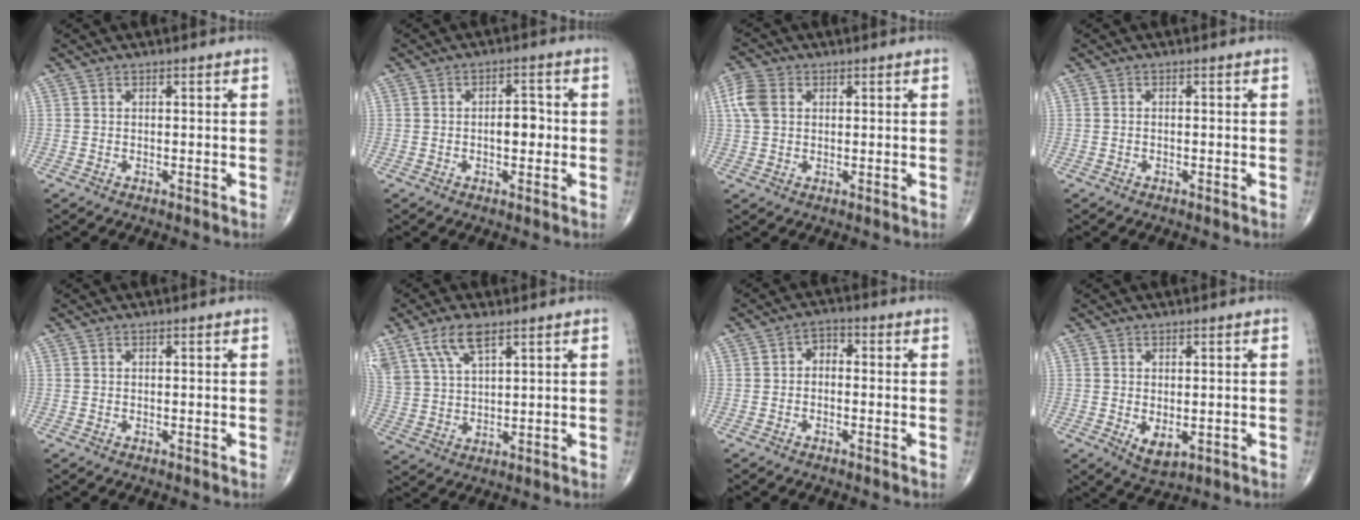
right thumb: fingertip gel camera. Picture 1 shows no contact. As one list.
[{"total": 4.3, "force": [-0.4, 2.4, 3.6], "torque": [-0.039, 0.010, -0.010]}, {"total": 5.6, "force": [1.3, 4.1, 3.6], "torque": [-0.083, 0.010, 0.022]}, {"total": 0.0}, {"total": 0.0}, {"total": 8.9, "force": [5.6, 3.5, 5.9], "torque": [-0.121, -0.013, 0.120]}, {"total": 2.9, "force": [-0.3, 2.1, 2.0], "torque": [-0.014, 0.016, -0.019]}, {"total": 3.9, "force": [-0.6, 2.2, 3.2], "torque": [-0.042, -0.008, 0.002]}]